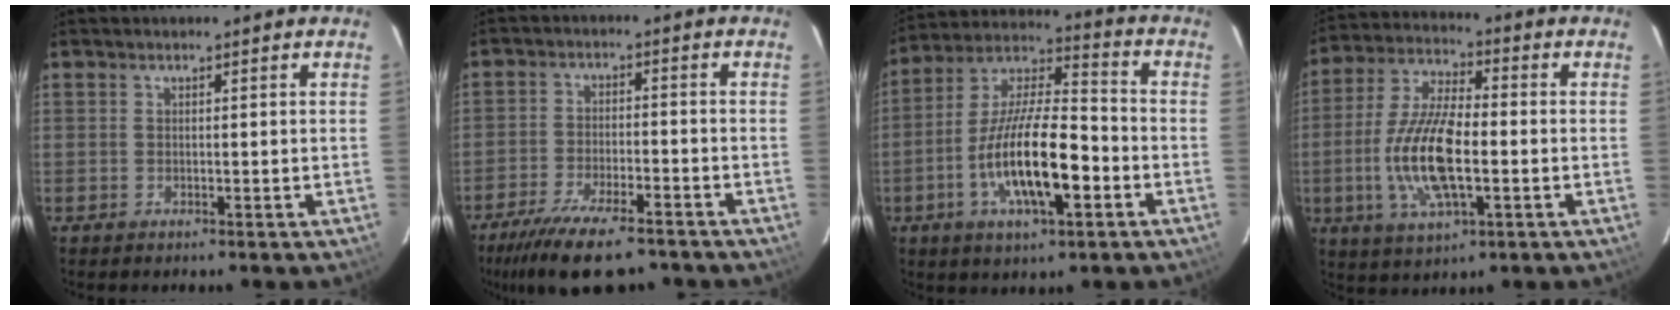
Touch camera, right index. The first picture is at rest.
{"total": 14.1, "force": [-11.2, 3.8, 7.8], "torque": [-0.167, -0.029, -0.183]}
{"total": 16.9, "force": [-5.5, 5.3, 15.1], "torque": [-0.287, -0.004, -0.101]}
{"total": 15.0, "force": [-2.9, 5.5, 13.6], "torque": [-0.285, -0.003, -0.057]}